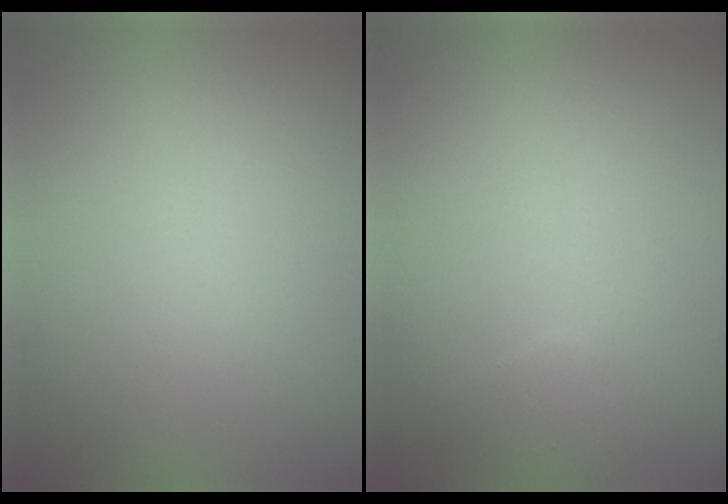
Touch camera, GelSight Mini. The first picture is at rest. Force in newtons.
{"total": 1.2, "press": 1.2, "slide": 0.1}